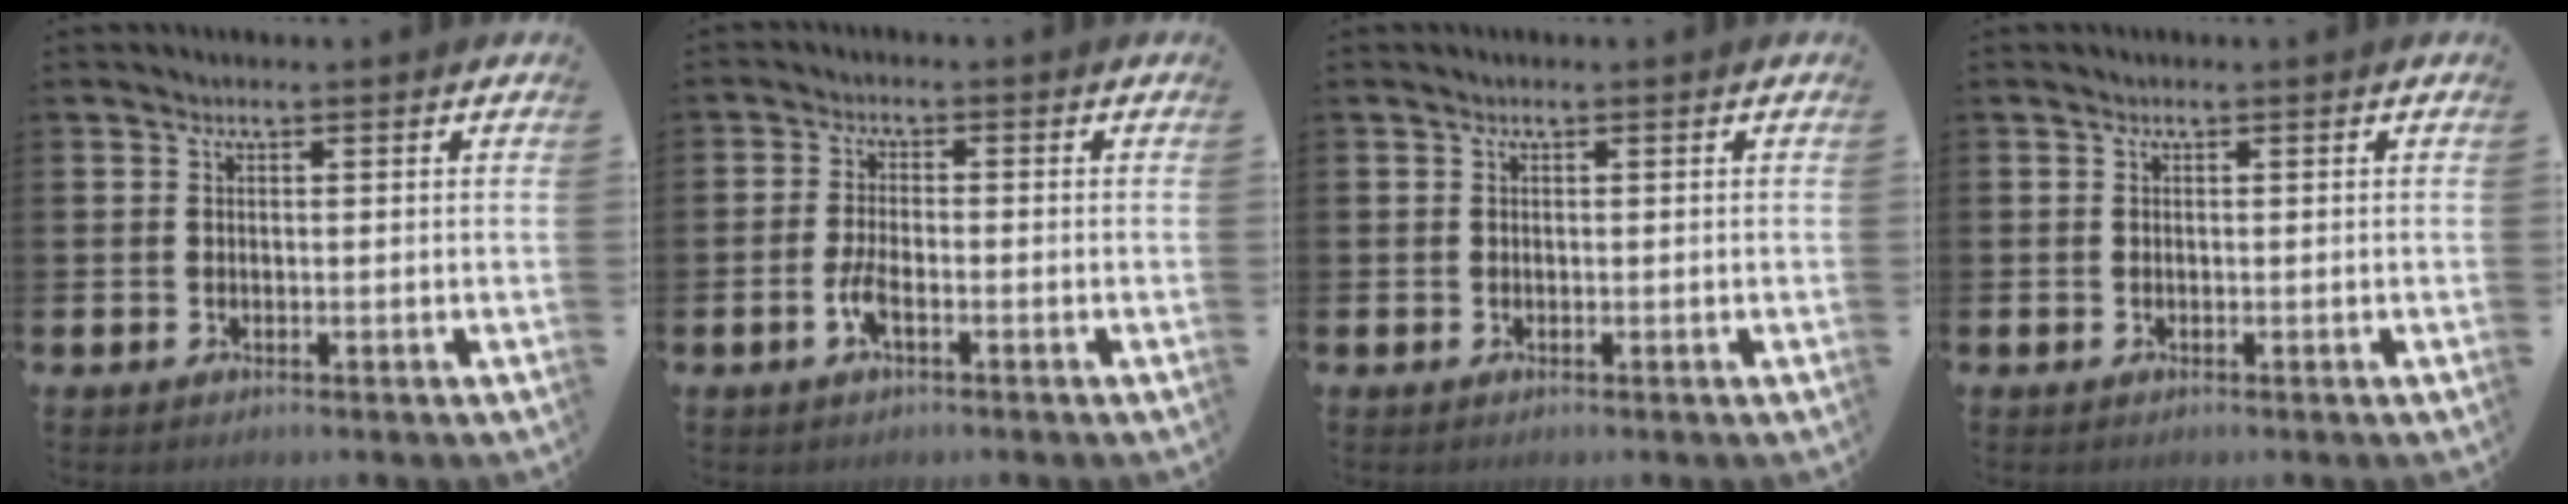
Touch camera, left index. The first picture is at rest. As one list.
[{"total": 3.0, "force": [-1.3, 0.9, 2.5], "torque": [-0.066, 0.003, -0.027]}, {"total": 0.0}, {"total": 0.0}]